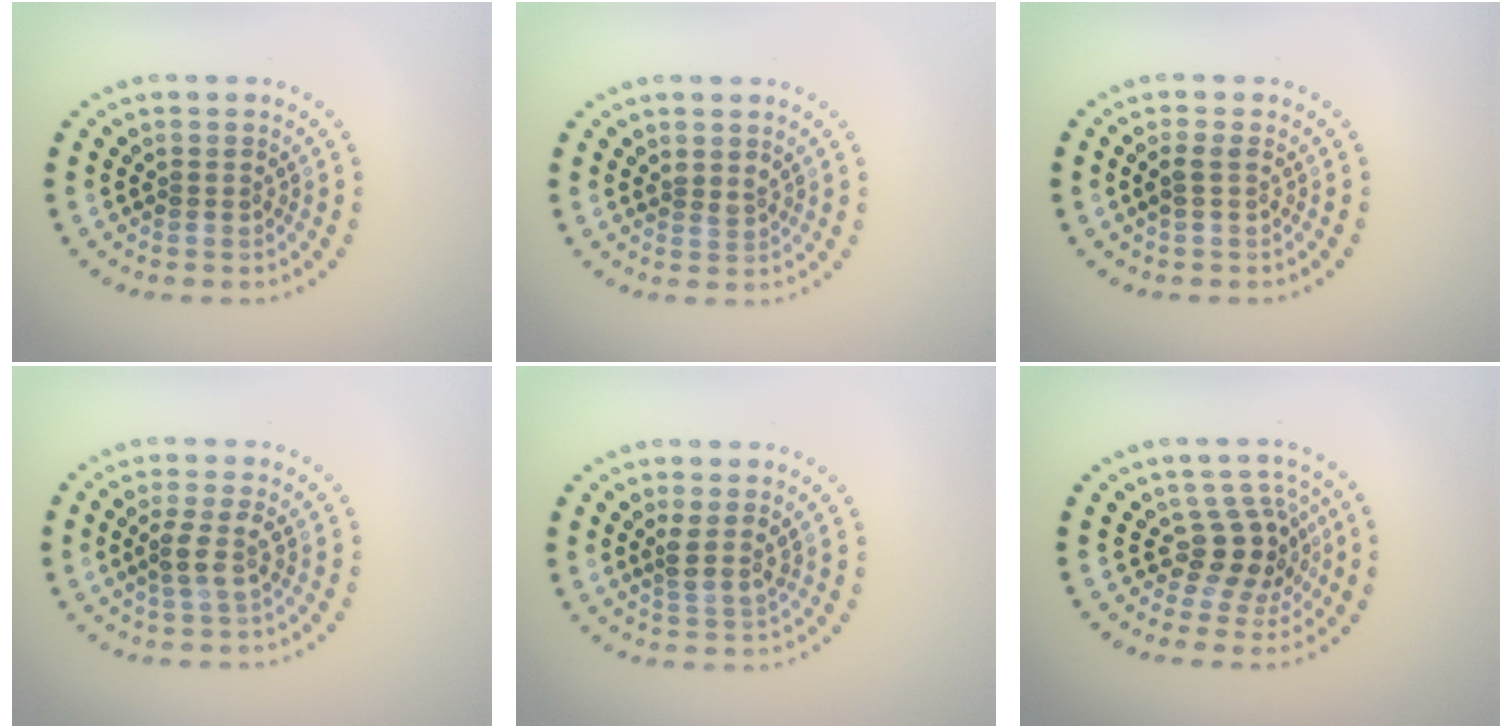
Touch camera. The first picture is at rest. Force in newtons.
{"total": 1.0, "press": 0.5, "slide": 0.8}
{"total": 1.0, "press": 0.9, "slide": 0.5}
{"total": 2.0, "press": 1.6, "slide": 1.3}
{"total": 2.0, "press": 1.6, "slide": 1.2}
{"total": 3.6, "press": 2.7, "slide": 2.3}